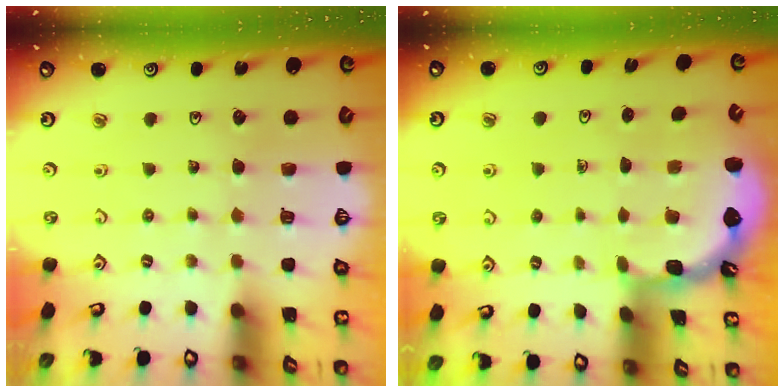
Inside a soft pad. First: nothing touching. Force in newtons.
{"total": 2.1, "press": 2.1, "slide": 0.2}